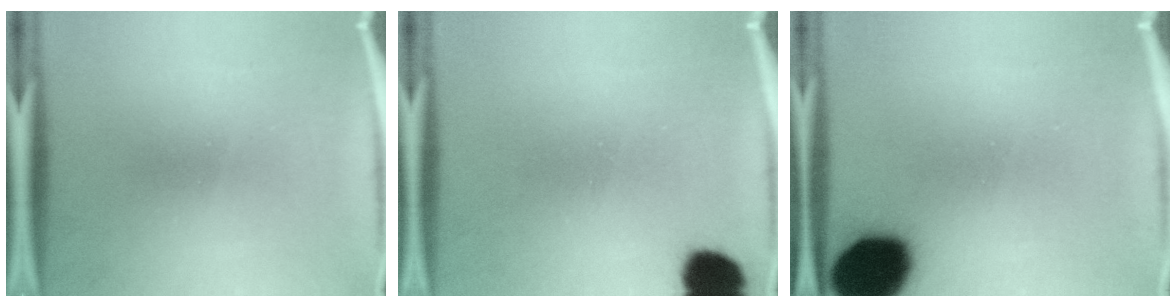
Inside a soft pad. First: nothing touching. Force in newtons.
{"total": 8.3}
{"total": 18.7}